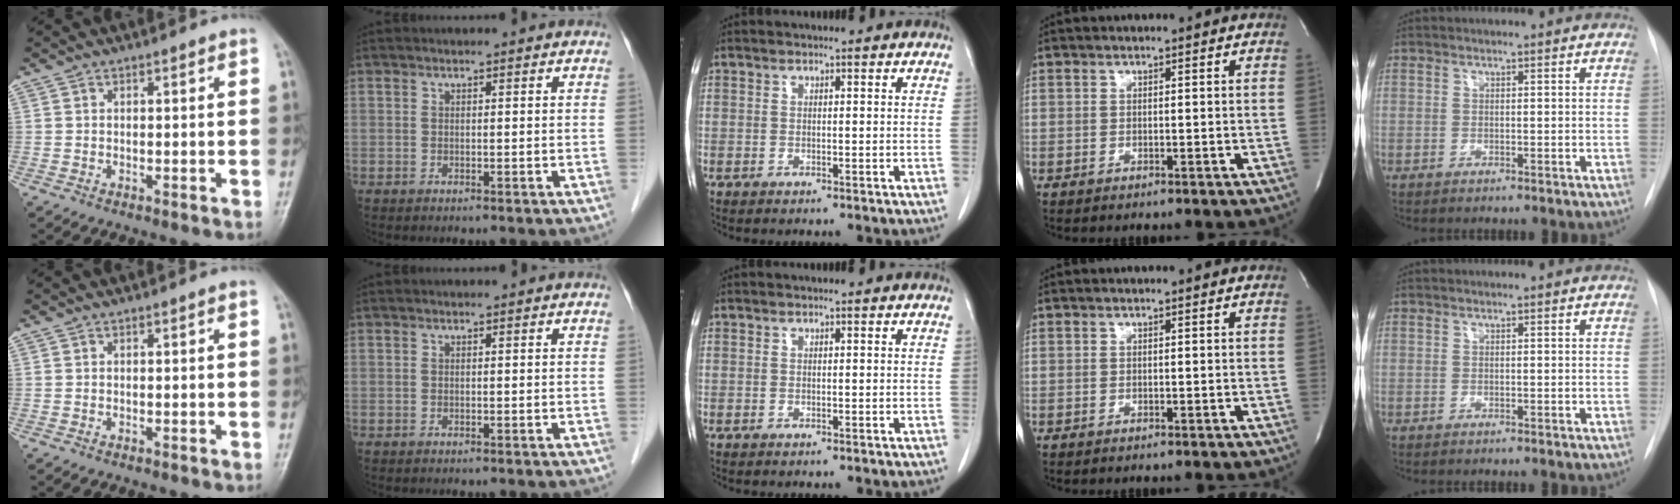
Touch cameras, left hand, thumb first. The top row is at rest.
{}